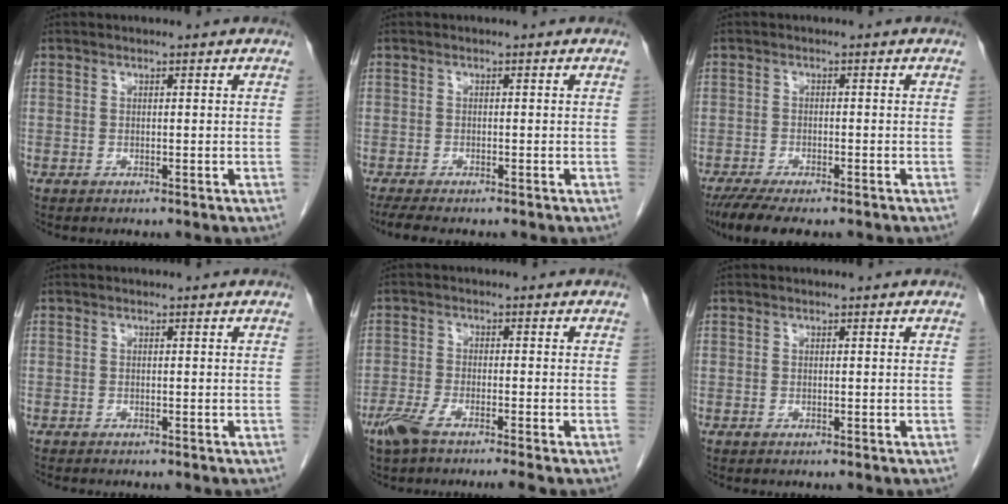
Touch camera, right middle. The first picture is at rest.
{"total": 3.9, "force": [-3.2, 0.7, 2.2], "torque": [-0.038, -0.011, -0.046]}
{"total": 8.4, "force": [-6.6, 2.1, 4.7], "torque": [-0.072, -0.014, -0.104]}
{"total": 2.0, "force": [-1.8, 0.4, 0.8], "torque": [-0.017, -0.004, -0.021]}
{"total": 5.7, "force": [-4.3, 0.1, 3.8], "torque": [-0.071, -0.012, -0.078]}
{"total": 0.0}